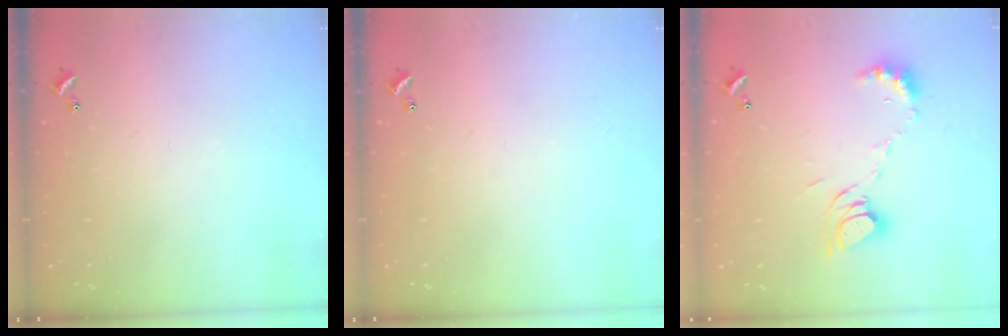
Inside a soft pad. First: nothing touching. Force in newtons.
{"total": 0.0}
{"total": 8.2, "press": 8.1, "slide": 0.8}